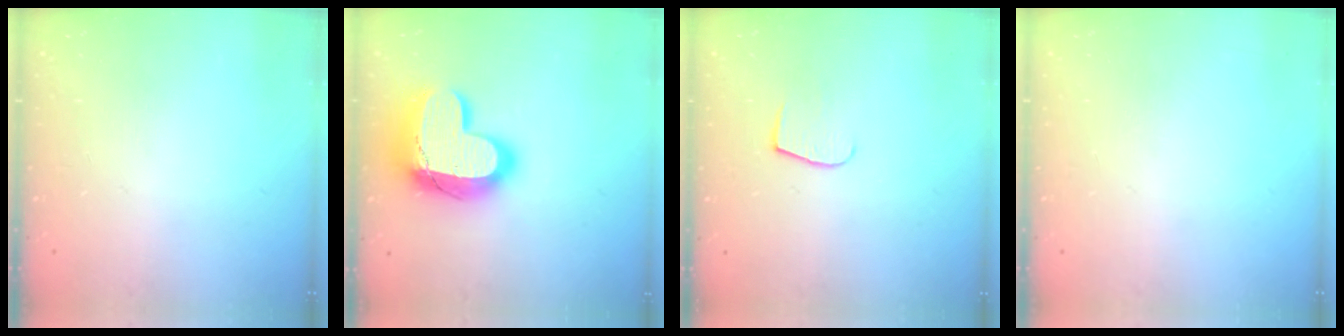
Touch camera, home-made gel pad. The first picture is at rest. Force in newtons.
{"total": 24.2, "press": 24.2, "slide": 1.6}
{"total": 4.9, "press": 4.9, "slide": 0.5}
{"total": 0.0}